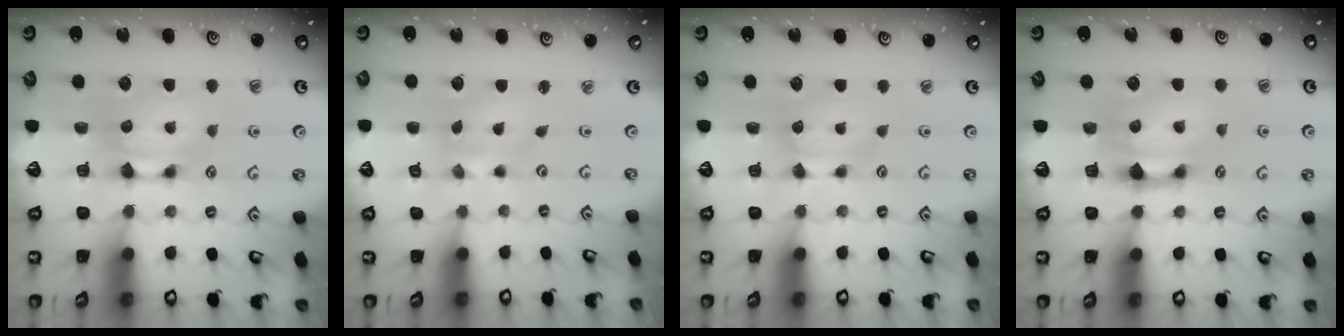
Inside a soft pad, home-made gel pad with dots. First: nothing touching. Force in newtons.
{"total": 2.7, "press": 2.5, "slide": 1.0}
{"total": 1.5, "press": 1.5, "slide": 0.2}
{"total": 1.7, "press": 1.1, "slide": 1.3}